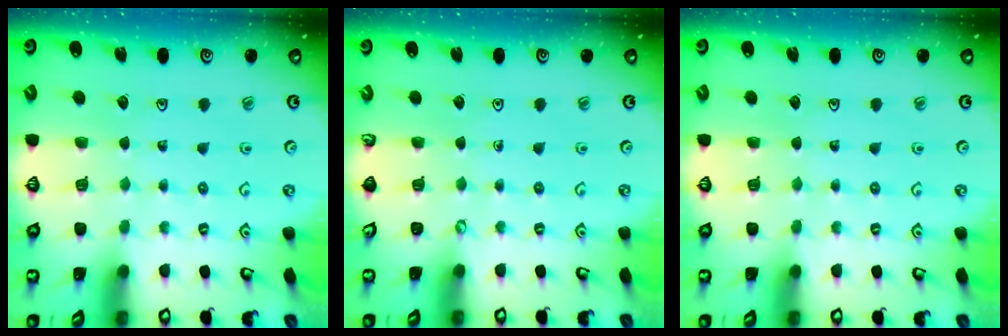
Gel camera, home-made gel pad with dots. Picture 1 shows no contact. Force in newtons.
{"total": 0.0}
{"total": 0.0}